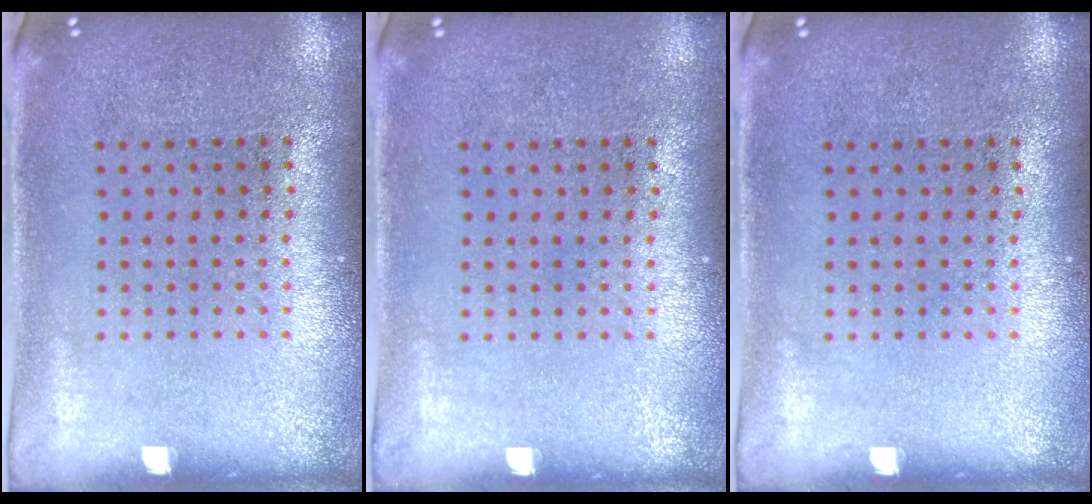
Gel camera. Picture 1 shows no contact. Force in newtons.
{"total": 0.0}
{"total": 0.0}